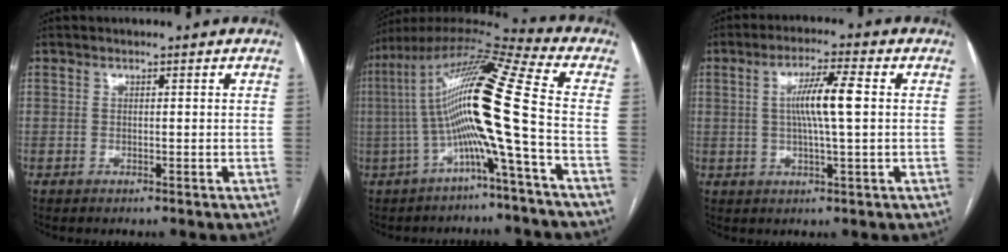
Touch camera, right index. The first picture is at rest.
{"total": 15.8, "force": [-2.6, -1.4, 15.5], "torque": [-0.282, 0.026, -0.063]}
{"total": 7.1, "force": [0.7, 0.1, 7.1], "torque": [-0.130, 0.004, 0.009]}